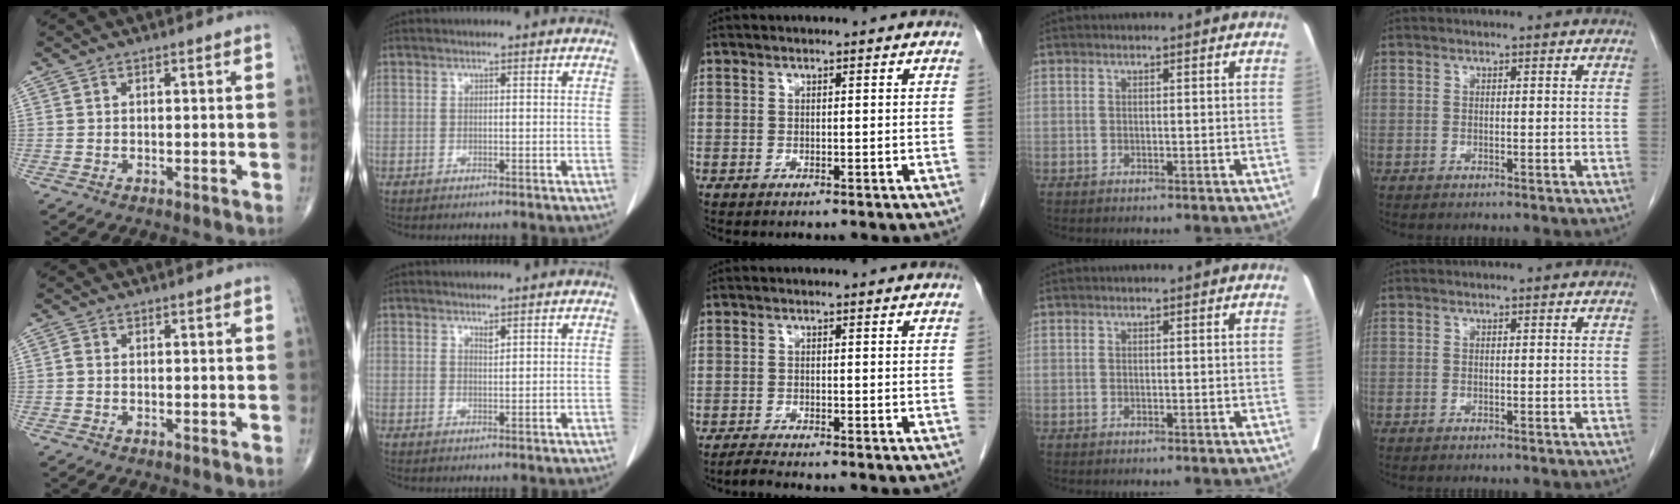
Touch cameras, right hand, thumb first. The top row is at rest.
{"thumb": {"total": 0.8, "force": [-0.2, 0.6, 0.5], "torque": [-0.008, 0.000, -0.006]}, "index": {"total": 0.8, "force": [0.7, 0.1, 0.4], "torque": [-0.009, -0.006, 0.012]}, "middle": {"total": 1.6, "force": [-1.5, -0.3, 0.4], "torque": [-0.019, -0.007, -0.029]}}